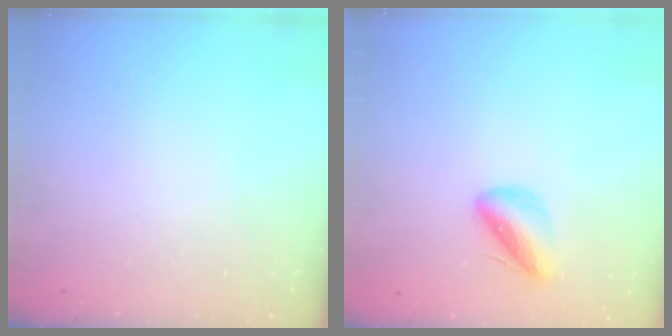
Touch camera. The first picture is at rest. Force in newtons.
{"total": 6.2, "press": 5.9, "slide": 1.8}